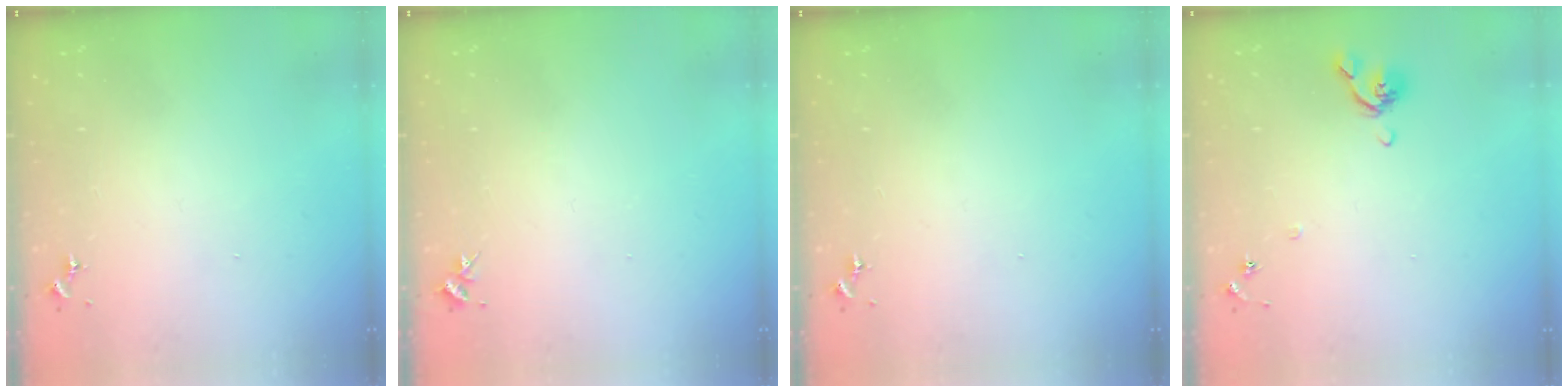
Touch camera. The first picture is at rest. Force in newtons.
{"total": 3.2, "press": 3.2, "slide": 0.4}
{"total": 0.0}
{"total": 6.9, "press": 6.8, "slide": 1.5}